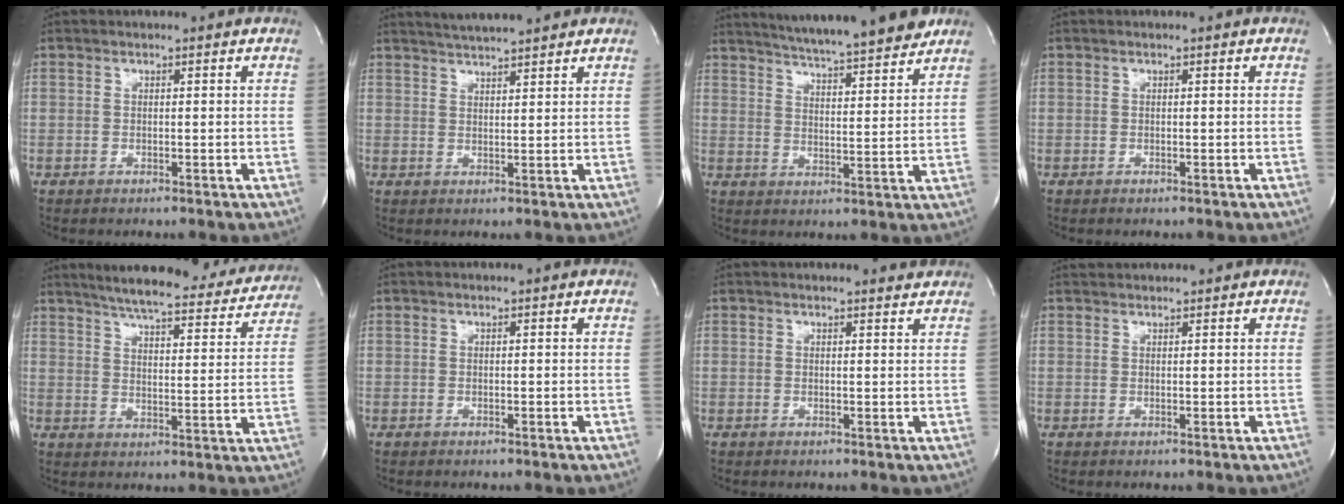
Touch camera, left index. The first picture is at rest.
{"total": 6.9, "force": [6.3, -0.2, 2.8], "torque": [-0.052, 0.015, 0.095]}
{"total": 16.5, "force": [14.7, 0.5, 7.6], "torque": [-0.123, -0.008, 0.210]}
{"total": 0.0}
{"total": 23.0, "force": [20.8, 4.0, 9.0], "torque": [-0.134, -0.029, 0.257]}
{"total": 0.0}
{"total": 1.5, "force": [1.5, 0.0, -0.1], "torque": [-0.007, -0.012, 0.009]}
{"total": 1.9, "force": [1.9, 0.2, 0.2], "torque": [-0.006, 0.022, 0.034]}